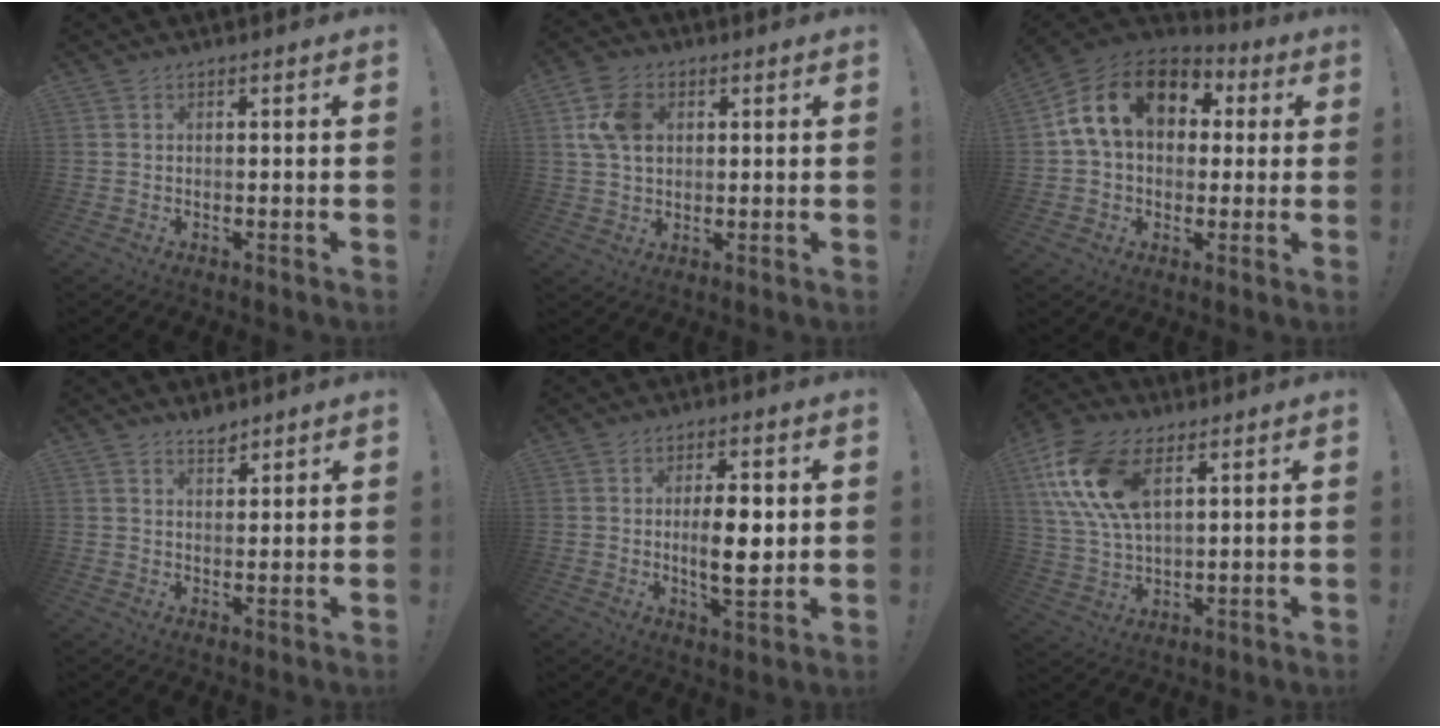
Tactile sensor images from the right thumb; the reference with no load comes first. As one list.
[{"total": 10.0, "force": [2.5, 7.3, 6.4], "torque": [-0.116, 0.008, 0.050]}, {"total": 18.1, "force": [5.3, 12.5, 12.0], "torque": [-0.194, 0.002, 0.095]}, {"total": 3.3, "force": [3.0, 0.9, 0.8], "torque": [0.011, -0.026, 0.050]}, {"total": 9.6, "force": [0.6, 3.2, 9.0], "torque": [-0.140, -0.010, 0.005]}, {"total": 17.7, "force": [7.7, 10.0, 12.4], "torque": [-0.268, -0.020, 0.140]}]